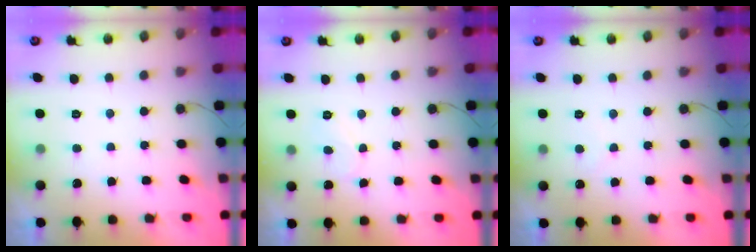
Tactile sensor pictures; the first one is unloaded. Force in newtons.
{"total": 5.2, "press": 5.1, "slide": 0.6}
{"total": 3.3, "press": 3.3, "slide": 0.2}